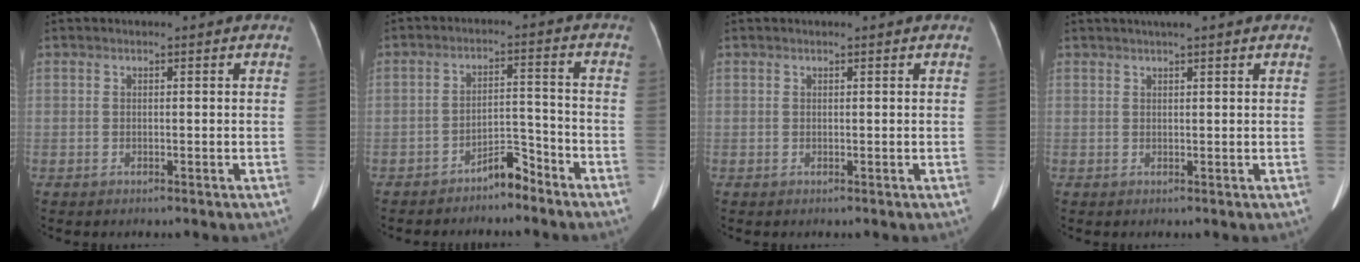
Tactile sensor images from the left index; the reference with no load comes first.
{"total": 4.6, "force": [-4.0, 1.1, 1.9], "torque": [-0.030, 0.009, -0.068]}
{"total": 0.0}
{"total": 3.8, "force": [3.0, -0.1, 2.4], "torque": [-0.031, 0.029, 0.046]}